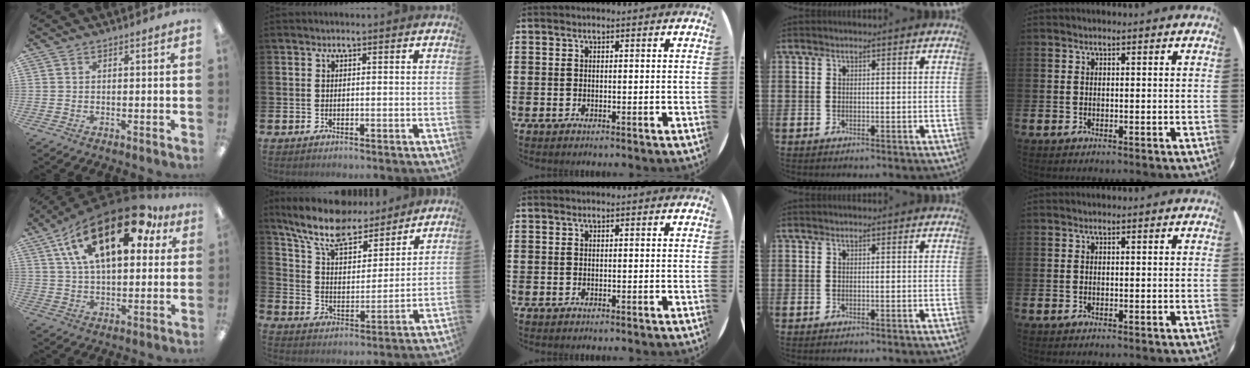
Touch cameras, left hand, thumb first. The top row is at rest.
{"thumb": {"total": 24.2, "force": [12.1, 11.4, 17.6], "torque": [-0.312, -0.041, 0.199]}, "index": {"total": 10.8, "force": [9.5, 3.4, 3.8], "torque": [-0.107, -0.057, 0.168]}}